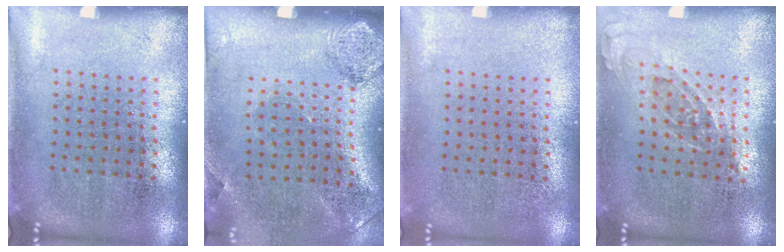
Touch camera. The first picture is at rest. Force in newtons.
{"total": 1.8, "press": 1.2, "slide": 1.4}
{"total": 0.0}
{"total": 0.7, "press": 0.7, "slide": 0.3}